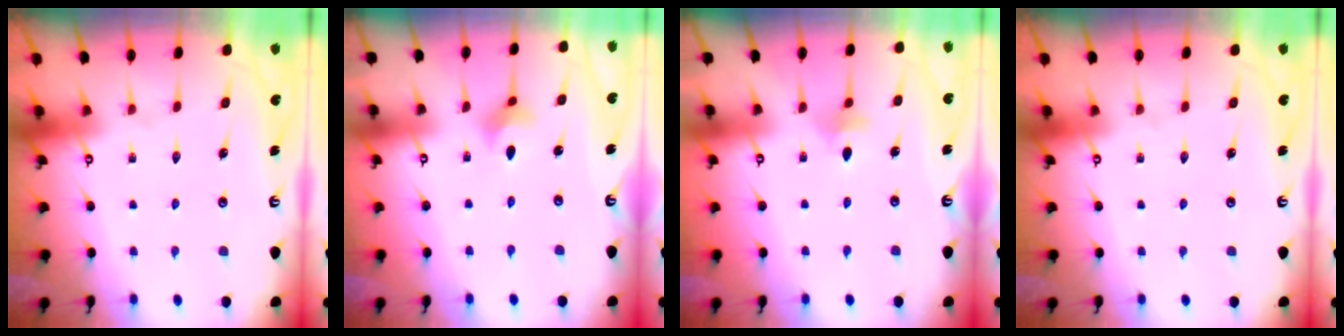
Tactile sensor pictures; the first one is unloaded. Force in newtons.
{"total": 2.7, "press": 2.6, "slide": 0.5}
{"total": 4.6, "press": 4.5, "slide": 1.0}
{"total": 0.0}